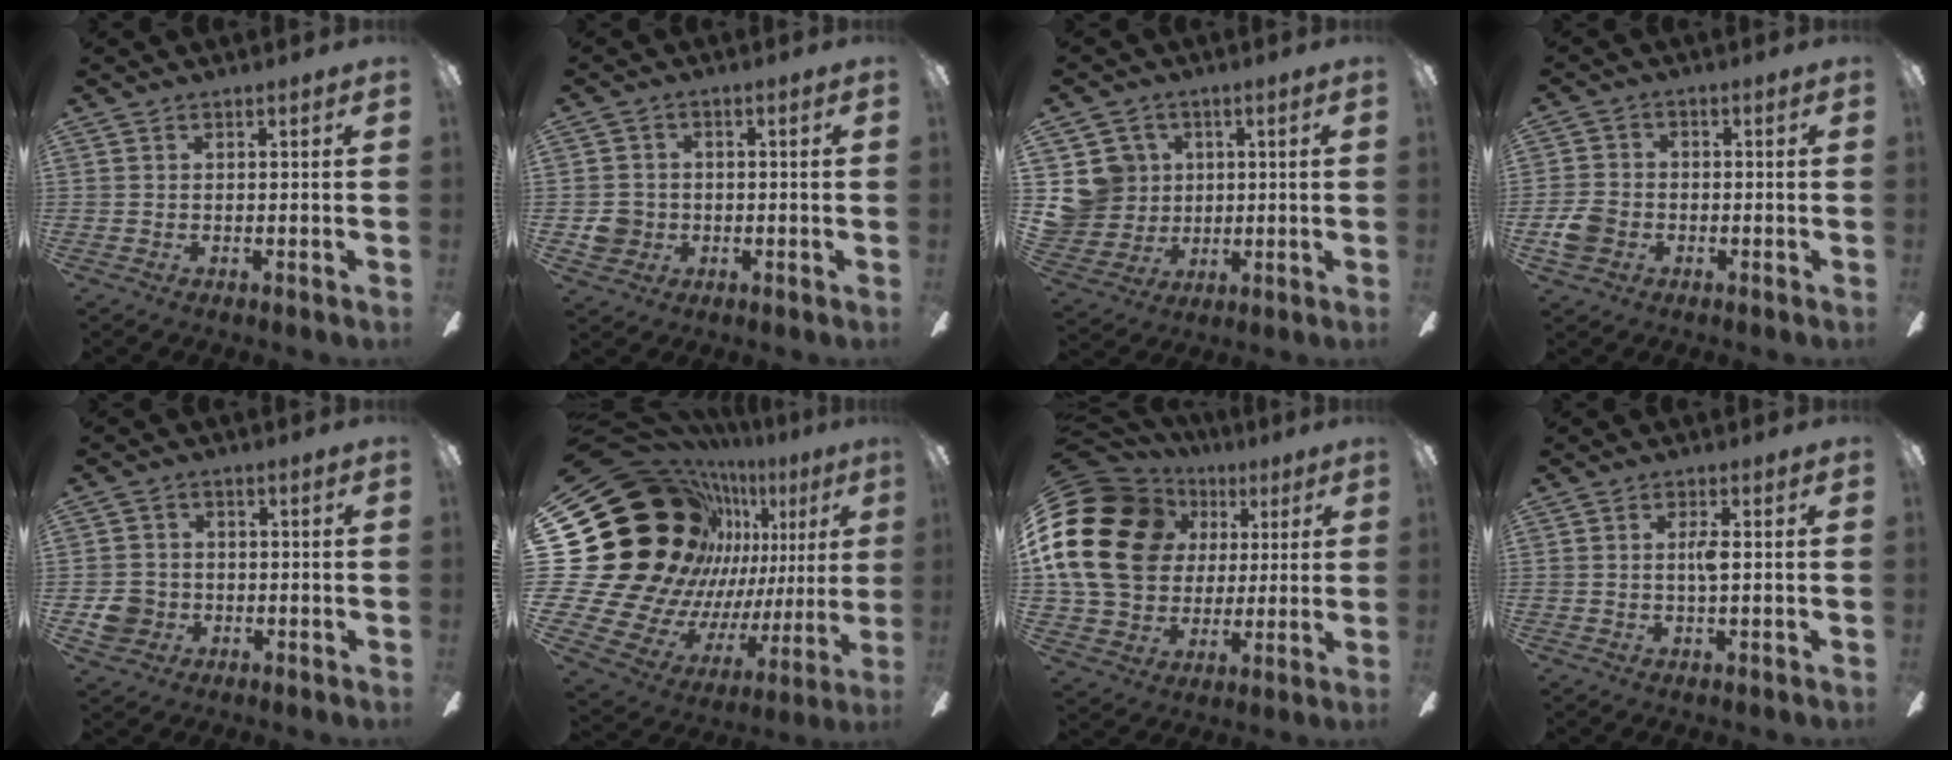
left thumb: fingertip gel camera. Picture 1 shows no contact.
{"total": 5.2, "force": [-1.1, 4.9, 1.3], "torque": [-0.016, 0.009, -0.018]}
{"total": 9.4, "force": [2.0, 9.1, 1.1], "torque": [-0.053, -0.002, 0.049]}
{"total": 5.7, "force": [-2.2, 4.5, 2.7], "torque": [-0.061, 0.016, -0.041]}
{"total": 5.9, "force": [-1.6, 5.5, 1.5], "torque": [-0.027, 0.012, -0.027]}
{"total": 34.3, "force": [10.9, 24.8, 21.0], "torque": [-0.367, -0.133, 0.288]}
{"total": 23.2, "force": [4.6, 19.3, 12.1], "torque": [-0.248, -0.005, 0.104]}
{"total": 2.9, "force": [0.3, 0.6, 2.8], "torque": [-0.055, 0.002, 0.002]}